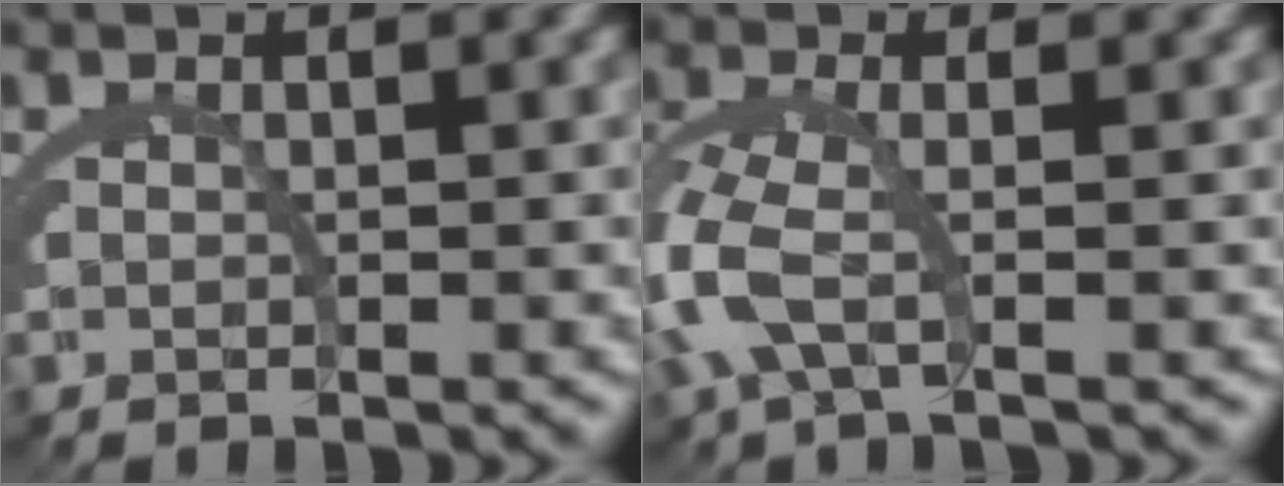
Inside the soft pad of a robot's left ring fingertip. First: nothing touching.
{"total": 4.0, "force": [-0.9, 1.5, 3.6], "torque": [-0.112, -0.021, -0.005]}